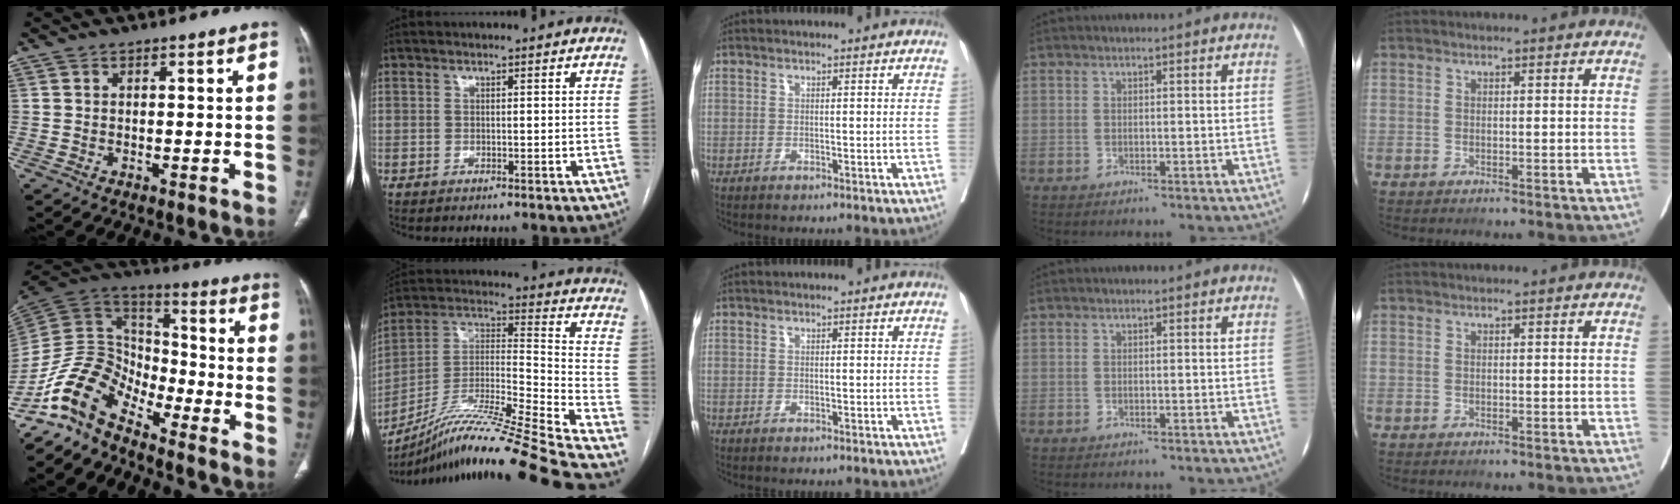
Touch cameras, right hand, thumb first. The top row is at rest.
{"thumb": {"total": 13.5, "force": [-10.5, 6.0, 6.0], "torque": [-0.101, 0.094, -0.212]}, "index": {"total": 25.3, "force": [-21.1, -2.4, 13.8], "torque": [-0.218, -0.015, -0.361]}}